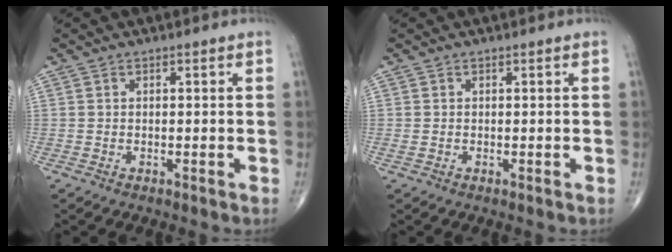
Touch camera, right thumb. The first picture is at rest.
{"total": 0.6, "force": [0.0, 0.4, 0.5], "torque": [-0.016, 0.006, 0.005]}